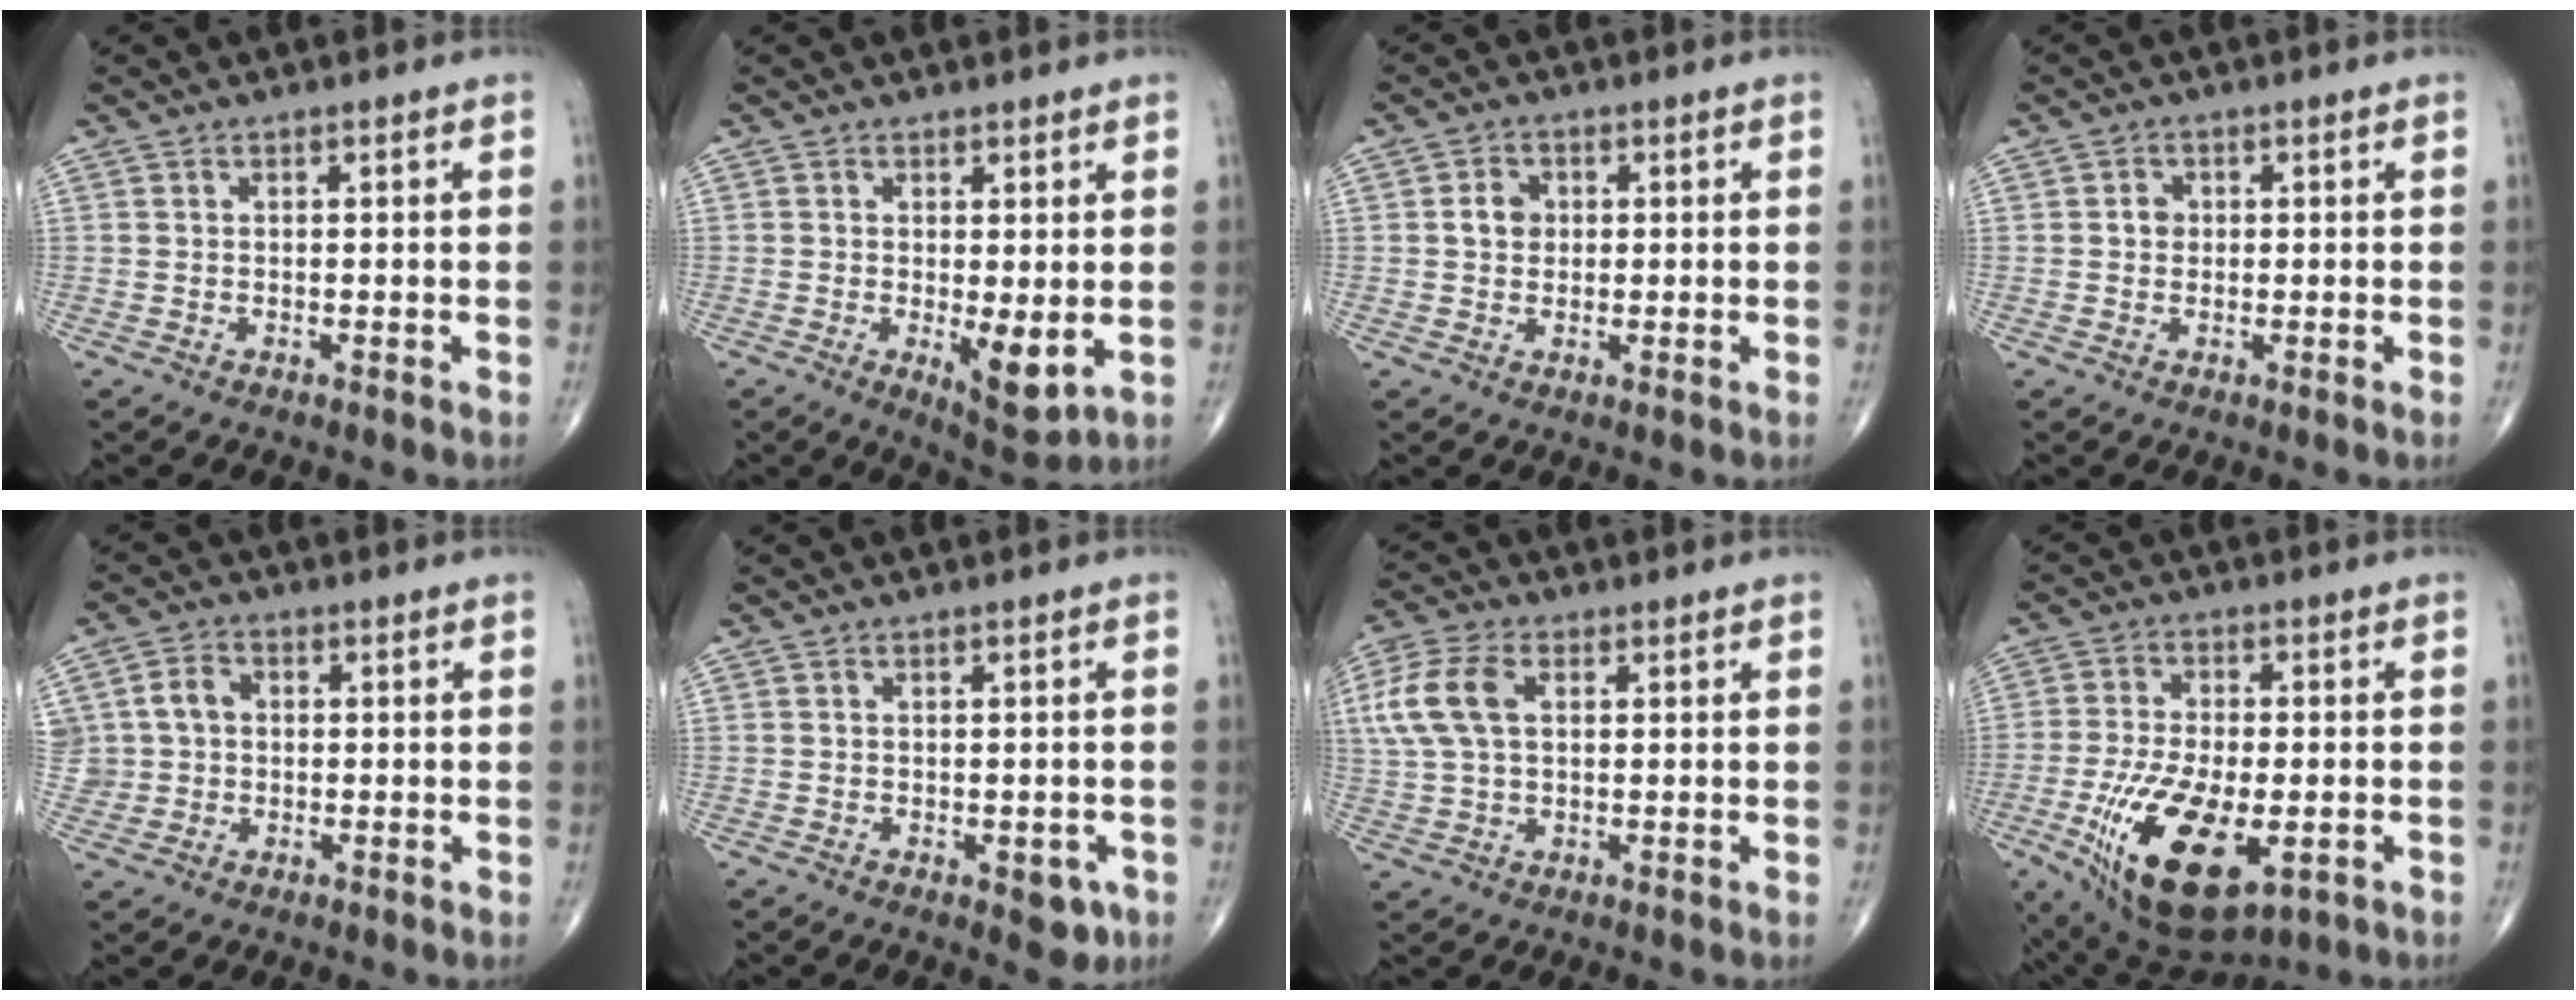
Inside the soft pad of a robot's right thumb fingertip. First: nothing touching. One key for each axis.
{"total": 6.2, "fx": -0.8, "fy": 2.3, "fz": 5.7, "tx": -0.083, "ty": -0.020, "tz": -0.004}
{"total": 3.5, "fx": 0.4, "fy": 2.9, "fz": 1.8, "tx": -0.019, "ty": 0.005, "tz": 0.004}
{"total": 1.9, "fx": 0.1, "fy": 1.7, "fz": 0.8, "tx": -0.002, "ty": 0.004, "tz": 0.000}
{"total": 6.2, "fx": 0.7, "fy": 5.4, "fz": 2.8, "tx": -0.037, "ty": 0.015, "tz": 0.013}
{"total": 3.9, "fx": -1.5, "fy": 2.1, "fz": 2.9, "tx": -0.013, "ty": 0.000, "tz": -0.015}
{"total": 9.9, "fx": 2.2, "fy": 5.9, "fz": 7.7, "tx": -0.181, "ty": 0.015, "tz": 0.042}
{"total": 18.3, "fx": -5.9, "fy": 8.6, "fz": 15.1, "tx": -0.285, "ty": -0.005, "tz": -0.081}